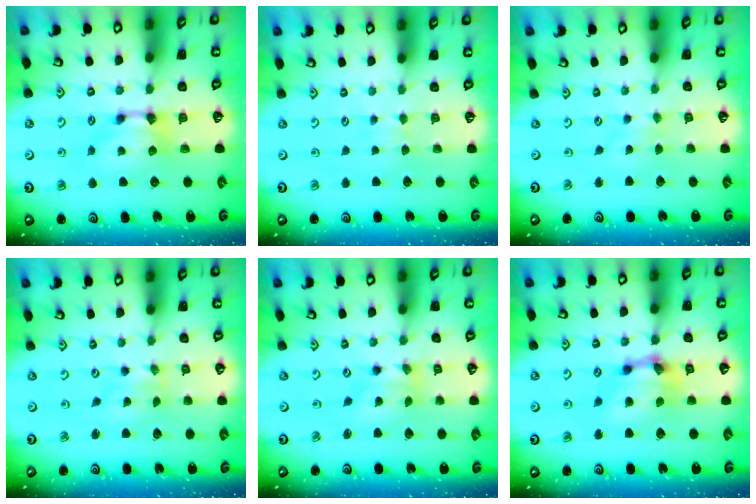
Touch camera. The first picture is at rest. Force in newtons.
{"total": 2.7, "press": 2.7, "slide": 0.4}
{"total": 1.8, "press": 1.8, "slide": 0.1}
{"total": 3.3, "press": 3.1, "slide": 1.0}
{"total": 1.5, "press": 0.6, "slide": 1.4}
{"total": 5.5, "press": 5.0, "slide": 2.4}